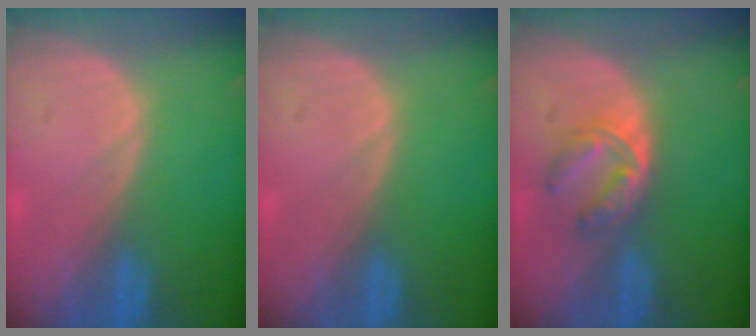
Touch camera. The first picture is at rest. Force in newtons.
{"total": 0.0}
{"total": 5.1, "press": 4.9, "slide": 1.4}